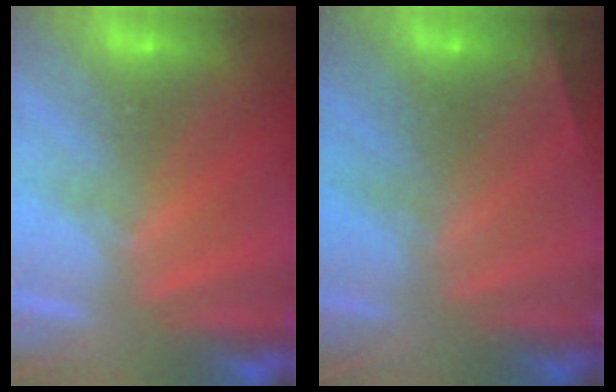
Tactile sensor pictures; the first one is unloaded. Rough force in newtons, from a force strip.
{"total": 2.0}